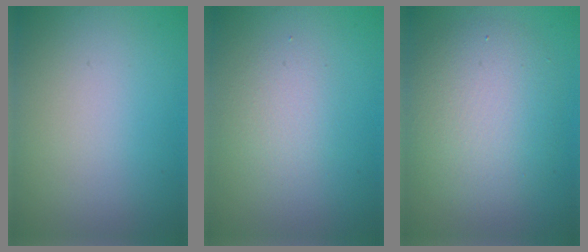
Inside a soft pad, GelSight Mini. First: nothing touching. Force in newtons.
{"total": 2.1, "press": 2.1, "slide": 0.1}
{"total": 5.8, "press": 5.8, "slide": 0.4}